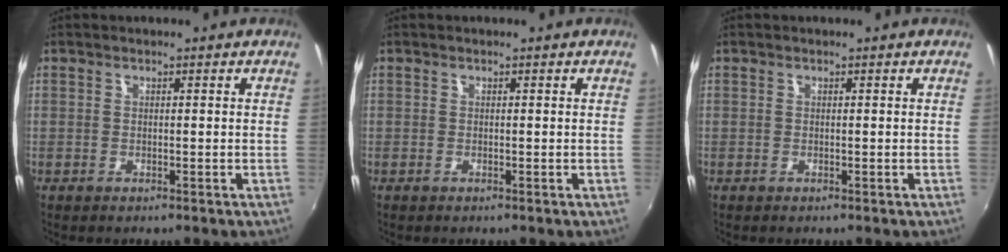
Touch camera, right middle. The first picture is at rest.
{"total": 0.0}
{"total": 0.0}